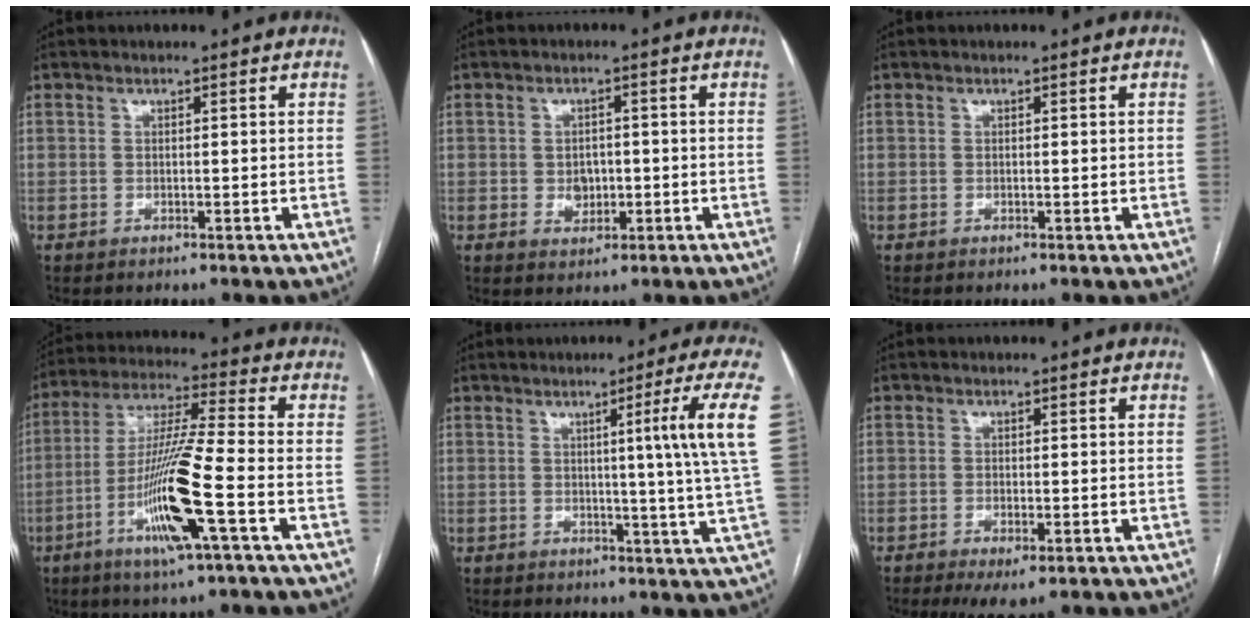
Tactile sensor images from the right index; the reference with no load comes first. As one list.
[{"total": 3.4, "force": [-0.4, 2.6, 2.1], "torque": [-0.032, 0.003, 0.001]}, {"total": 0.0}, {"total": 14.0, "force": [-5.1, -0.4, 13.0], "torque": [-0.259, -0.012, -0.101]}, {"total": 9.3, "force": [2.2, -2.9, 8.6], "torque": [-0.114, -0.011, 0.034]}, {"total": 4.4, "force": [-2.8, 1.3, 3.2], "torque": [-0.049, -0.009, -0.038]}]